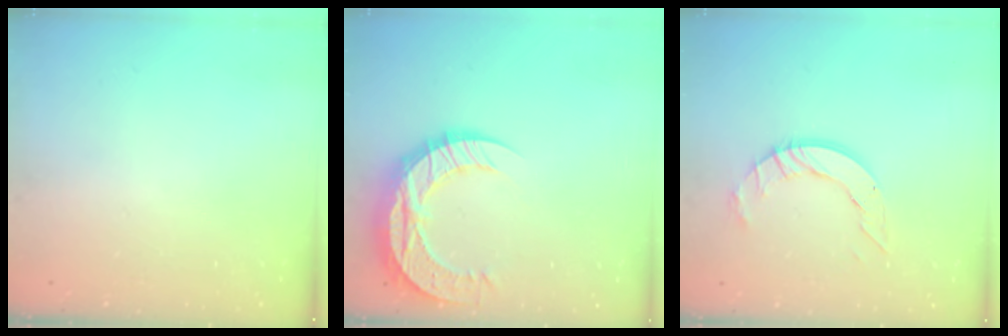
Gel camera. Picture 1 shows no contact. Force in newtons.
{"total": 19.0, "press": 18.9, "slide": 1.4}
{"total": 8.1, "press": 8.0, "slide": 0.3}